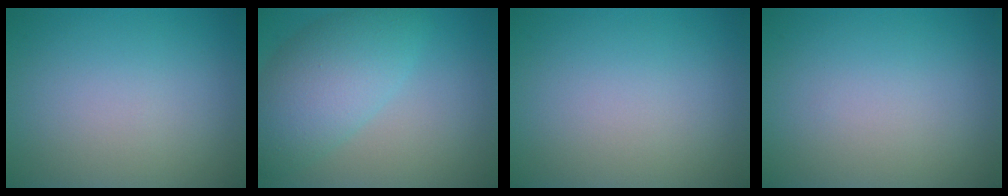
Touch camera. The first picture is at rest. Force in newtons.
{"total": 6.5, "press": 6.5, "slide": 0.2}
{"total": 0.0}
{"total": 0.0}